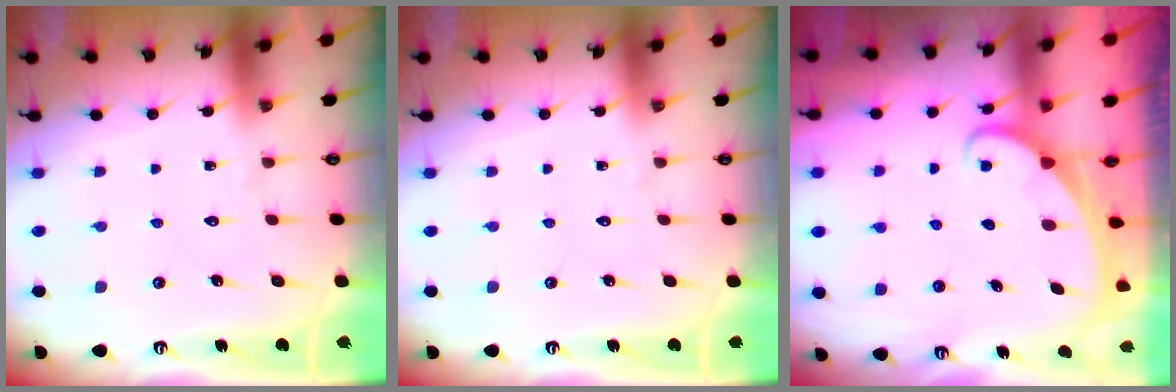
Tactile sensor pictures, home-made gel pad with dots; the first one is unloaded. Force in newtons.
{"total": 0.0}
{"total": 1.6, "press": 1.6, "slide": 0.1}